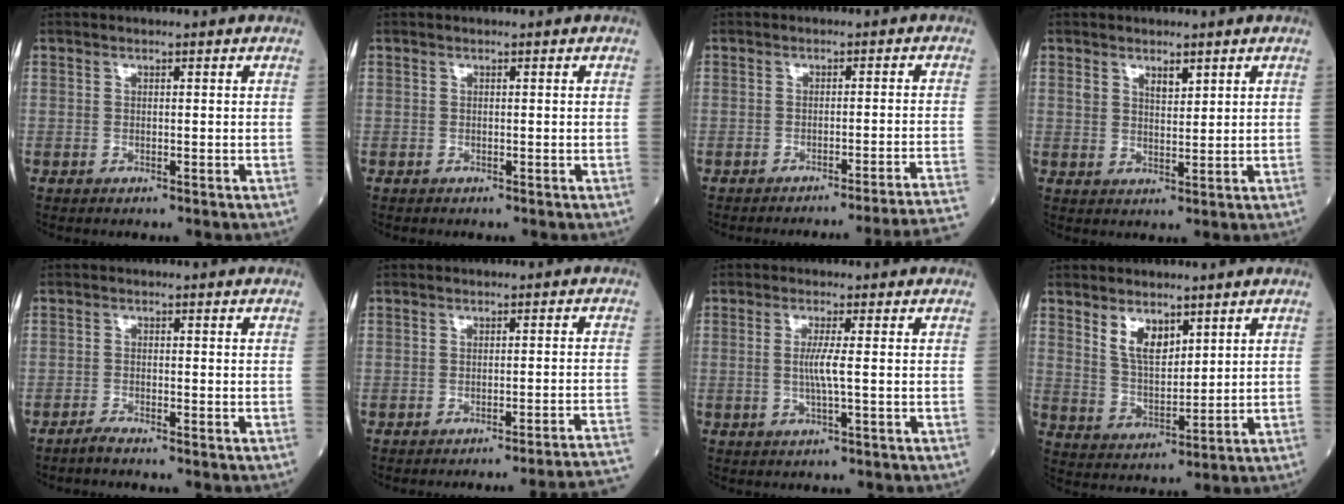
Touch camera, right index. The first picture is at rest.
{"total": 0.0}
{"total": 15.3, "force": [-14.4, -3.3, 4.1], "torque": [0.009, -0.023, -0.167]}
{"total": 2.6, "force": [1.8, 1.1, 1.6], "torque": [-0.027, -0.001, 0.033]}
{"total": 1.6, "force": [-1.5, -0.3, 0.4], "torque": [-0.014, -0.004, -0.032]}
{"total": 13.9, "force": [-13.3, -2.8, 2.9], "torque": [0.021, -0.016, -0.152]}
{"total": 2.9, "force": [-0.1, -0.5, 2.9], "torque": [-0.060, -0.004, -0.003]}
{"total": 5.6, "force": [3.5, 2.6, 3.6], "torque": [-0.070, -0.006, 0.073]}